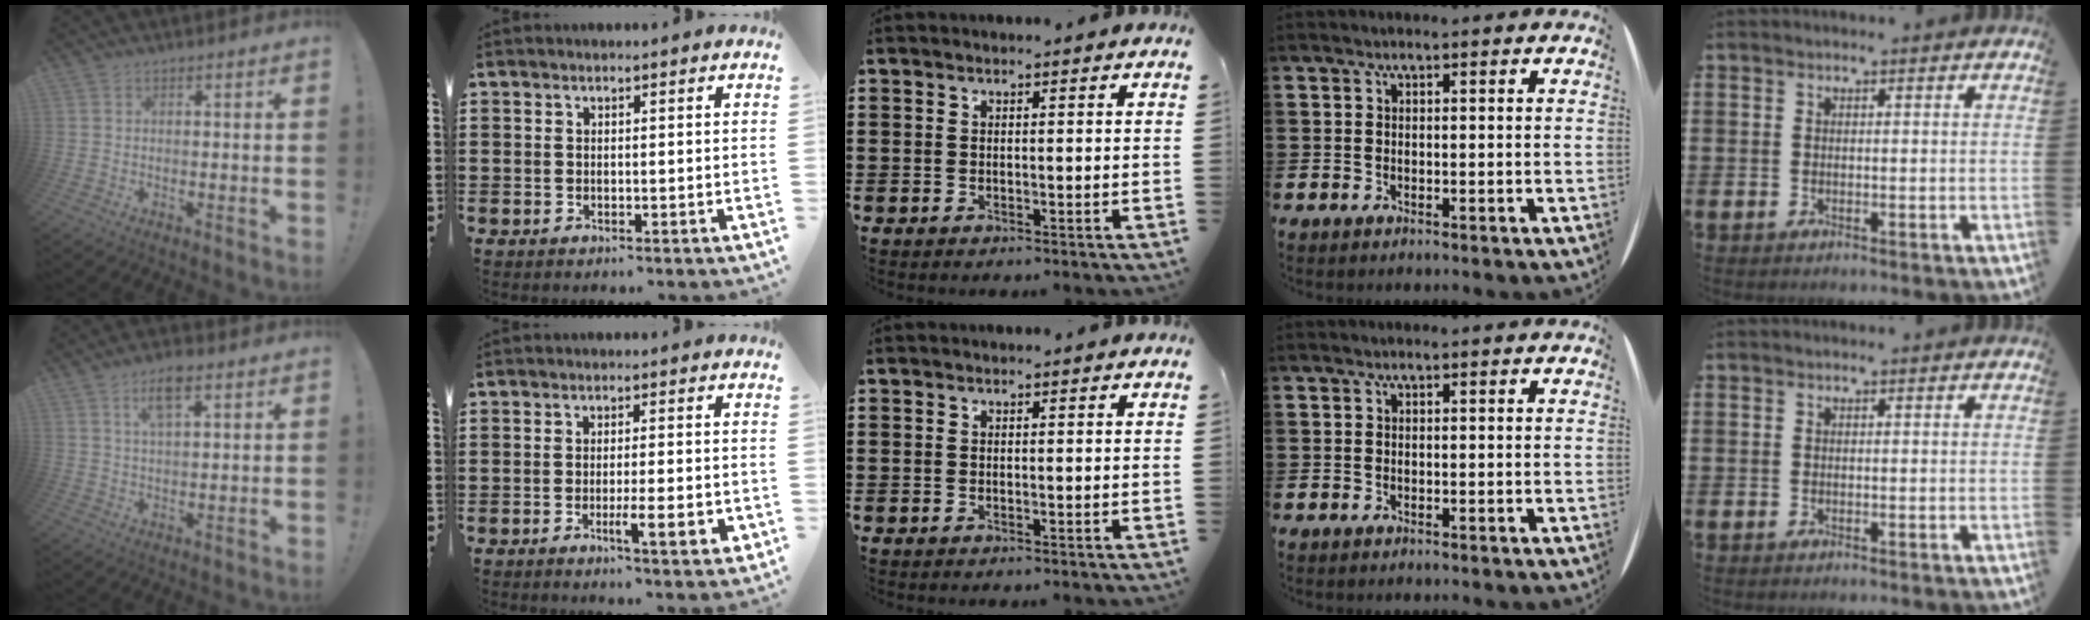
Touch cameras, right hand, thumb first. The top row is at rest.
{"thumb": {"total": 6.7, "force": [3.2, 2.4, 5.3], "torque": [-0.093, 0.000, 0.054]}, "index": {"total": 5.9, "force": [-2.0, 0.8, 5.5], "torque": [-0.093, -0.013, -0.033]}}